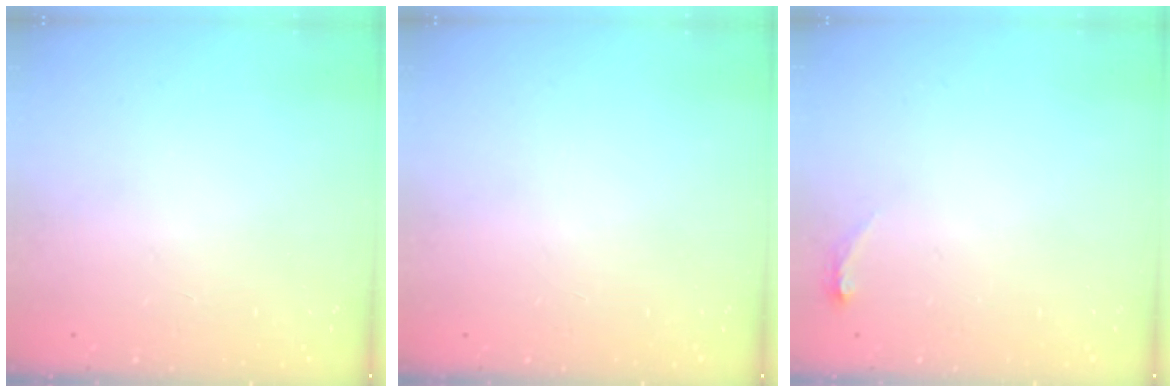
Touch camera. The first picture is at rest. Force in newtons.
{"total": 0.0}
{"total": 3.7, "press": 3.4, "slide": 1.5}